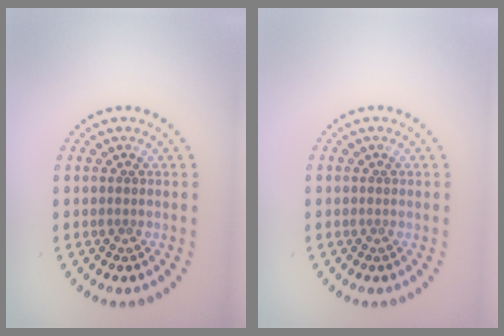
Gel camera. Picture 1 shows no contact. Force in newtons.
{"total": 0.0}